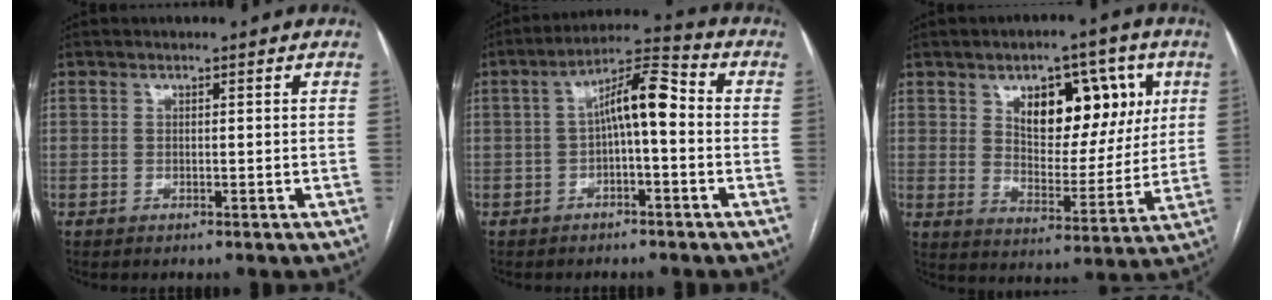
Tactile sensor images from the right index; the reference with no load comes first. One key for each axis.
{"total": 8.1, "fx": -0.2, "fy": 1.2, "fz": 8.0, "tx": -0.137, "ty": 0.034, "tz": -0.007}
{"total": 13.4, "fx": 5.4, "fy": 6.8, "fz": 10.3, "tx": -0.138, "ty": 0.015, "tz": 0.090}